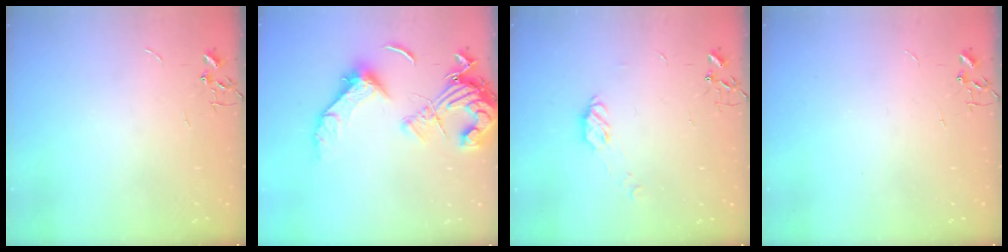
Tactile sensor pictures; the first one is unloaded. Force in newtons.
{"total": 16.5, "press": 16.3, "slide": 2.9}
{"total": 6.3, "press": 6.3, "slide": 0.5}
{"total": 0.0}